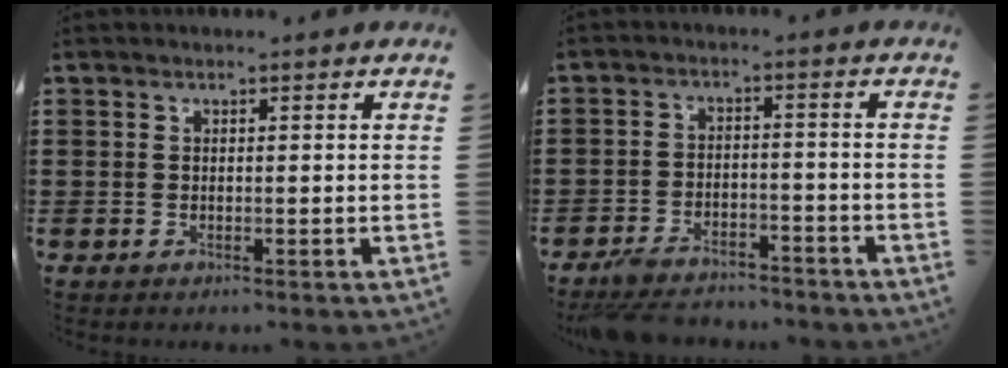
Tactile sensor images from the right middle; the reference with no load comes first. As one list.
[{"total": 5.2, "force": [-5.0, 1.1, 1.0], "torque": [-0.029, 0.006, -0.103]}]